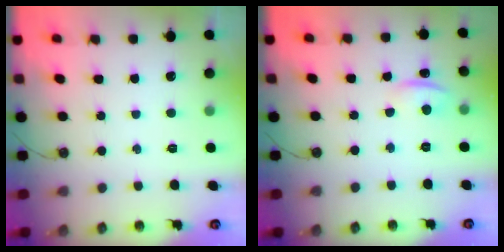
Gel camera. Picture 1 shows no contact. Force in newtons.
{"total": 1.6, "press": 1.2, "slide": 1.0}